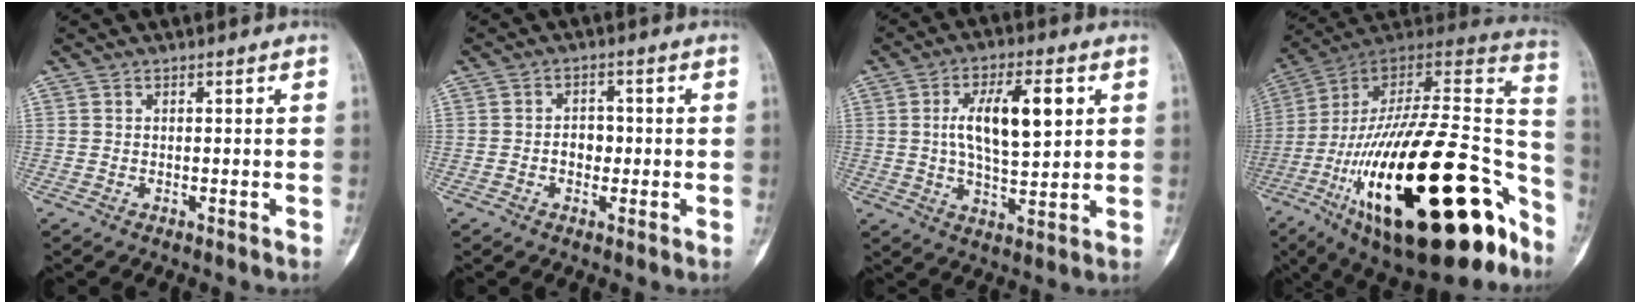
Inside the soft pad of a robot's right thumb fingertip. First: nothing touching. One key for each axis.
{"total": 3.3, "fx": -0.5, "fy": 2.5, "fz": 2.0, "tx": -0.015, "ty": 0.010, "tz": -0.013}
{"total": 12.8, "fx": 2.8, "fy": 5.3, "fz": 11.3, "tx": -0.185, "ty": -0.004, "tz": 0.050}
{"total": 39.5, "fx": -16.0, "fy": 15.6, "fz": 32.6, "tx": -0.479, "ty": 0.057, "tz": -0.253}